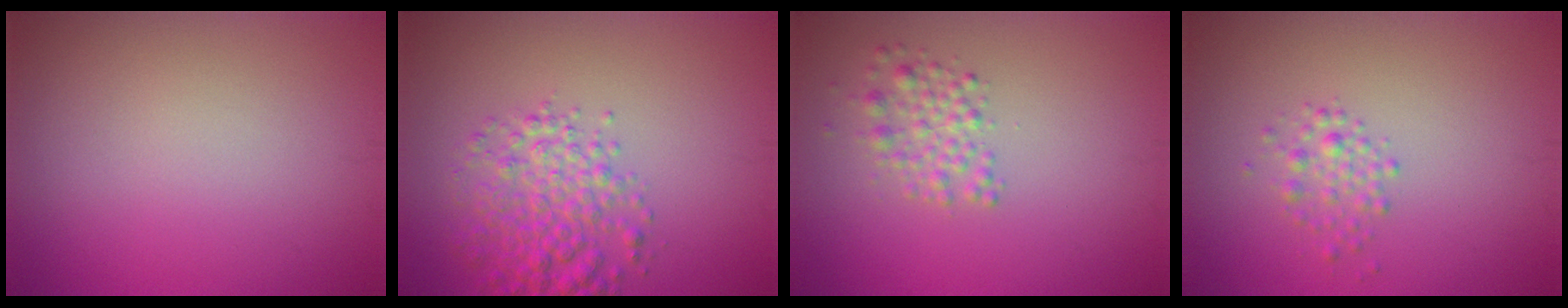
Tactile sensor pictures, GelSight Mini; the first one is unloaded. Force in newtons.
{"total": 4.6, "press": 4.6, "slide": 0.2}
{"total": 2.2, "press": 2.2, "slide": 0.1}
{"total": 1.7, "press": 1.7, "slide": 0.0}